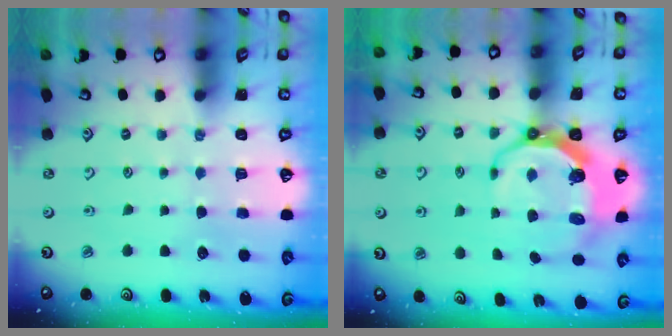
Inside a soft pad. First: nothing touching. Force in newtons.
{"total": 8.4, "press": 7.3, "slide": 4.2}